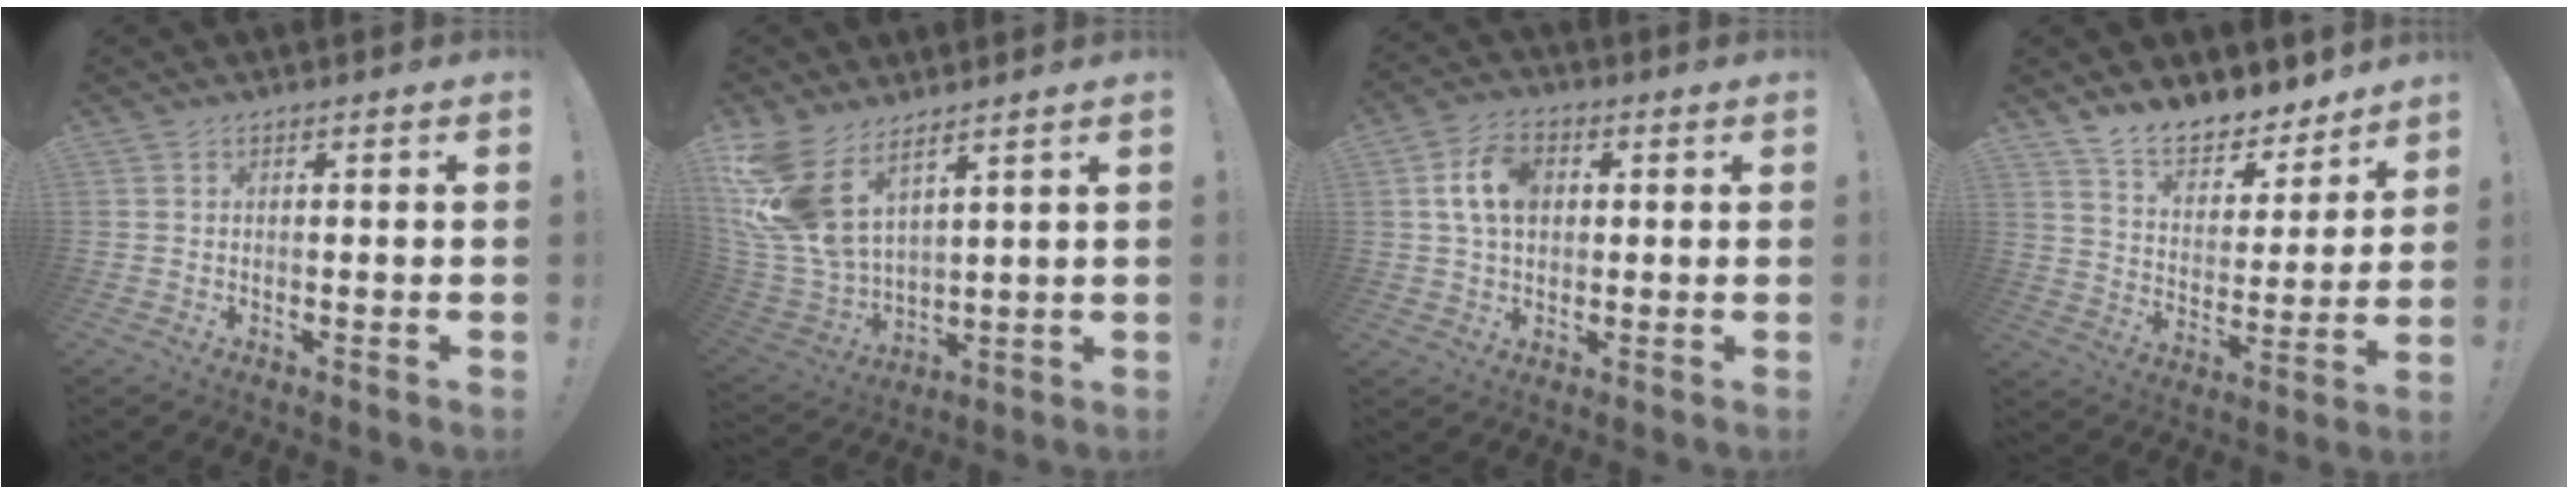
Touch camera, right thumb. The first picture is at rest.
{"total": 15.0, "force": [8.6, 7.8, 9.5], "torque": [-0.214, -0.053, 0.162]}
{"total": 10.0, "force": [1.9, 6.9, 7.0], "torque": [-0.137, 0.015, 0.038]}
{"total": 11.2, "force": [10.0, 4.1, 3.1], "torque": [-0.058, -0.080, 0.183]}